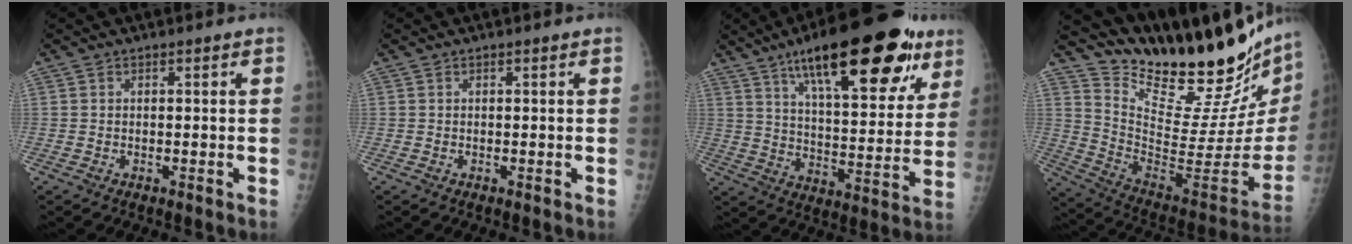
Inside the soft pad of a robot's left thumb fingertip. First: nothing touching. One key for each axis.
{"total": 0.0}
{"total": 27.8, "fx": 15.9, "fy": 9.5, "fz": 20.8, "tx": -0.274, "ty": -0.034, "tz": 0.242}
{"total": 31.9, "fx": 28.8, "fy": 6.1, "fz": 12.4, "tx": -0.171, "ty": -0.209, "tz": 0.406}